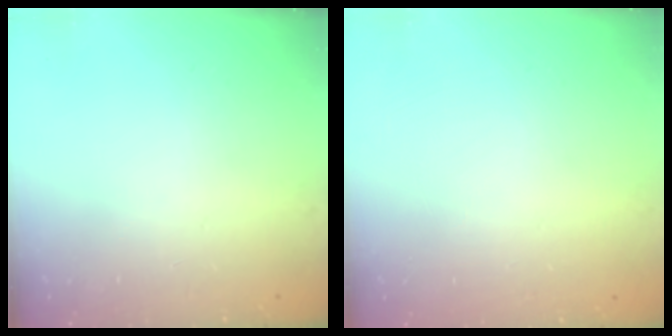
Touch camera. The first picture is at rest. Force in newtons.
{"total": 0.0}